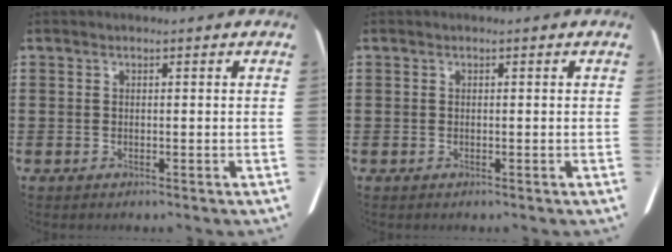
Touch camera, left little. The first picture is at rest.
{"total": 0.0}